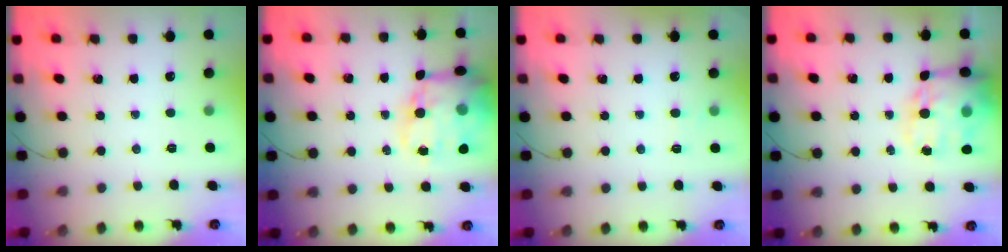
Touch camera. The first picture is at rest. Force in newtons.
{"total": 19.5, "press": 19.0, "slide": 4.4}
{"total": 4.1, "press": 3.9, "slide": 1.2}
{"total": 18.2, "press": 17.6, "slide": 4.4}